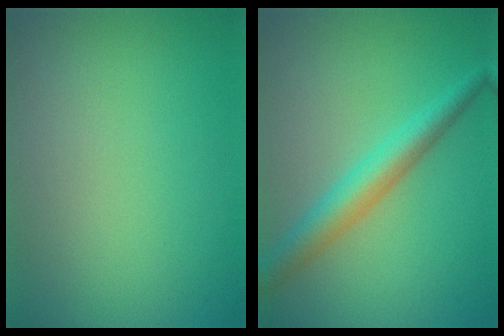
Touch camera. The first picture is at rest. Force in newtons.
{"total": 4.1, "press": 4.1, "slide": 0.0}